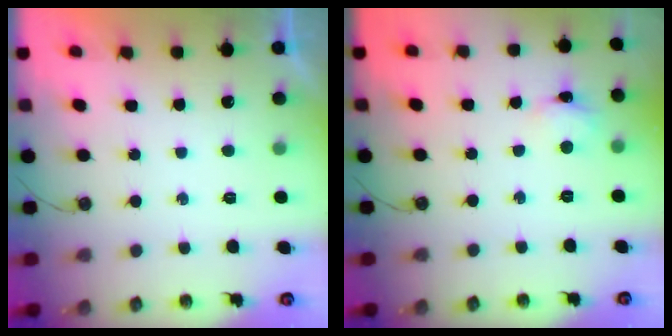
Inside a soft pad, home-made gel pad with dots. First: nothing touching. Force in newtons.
{"total": 2.9, "press": 2.9, "slide": 0.2}